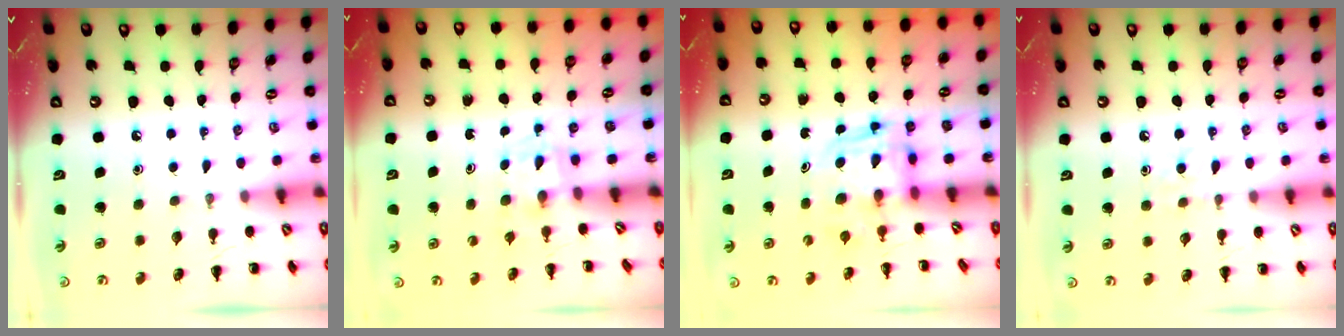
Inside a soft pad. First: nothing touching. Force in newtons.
{"total": 2.4, "press": 2.2, "slide": 1.0}
{"total": 2.7, "press": 2.7, "slide": 0.2}
{"total": 4.2, "press": 4.0, "slide": 1.3}